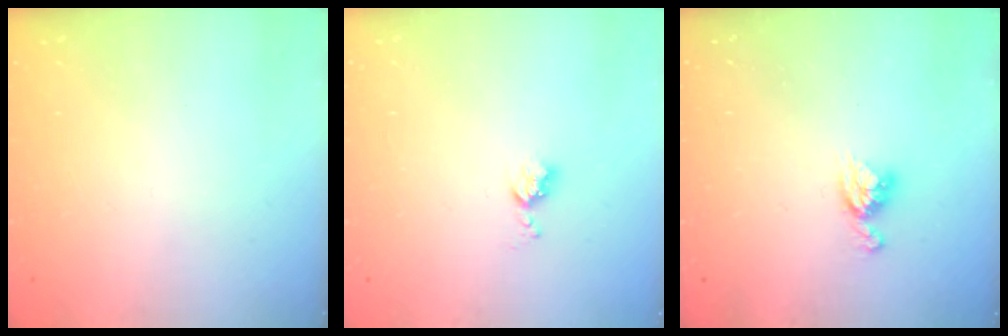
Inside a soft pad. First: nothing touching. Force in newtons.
{"total": 4.3, "press": 4.3, "slide": 0.7}
{"total": 7.2, "press": 7.2, "slide": 0.4}